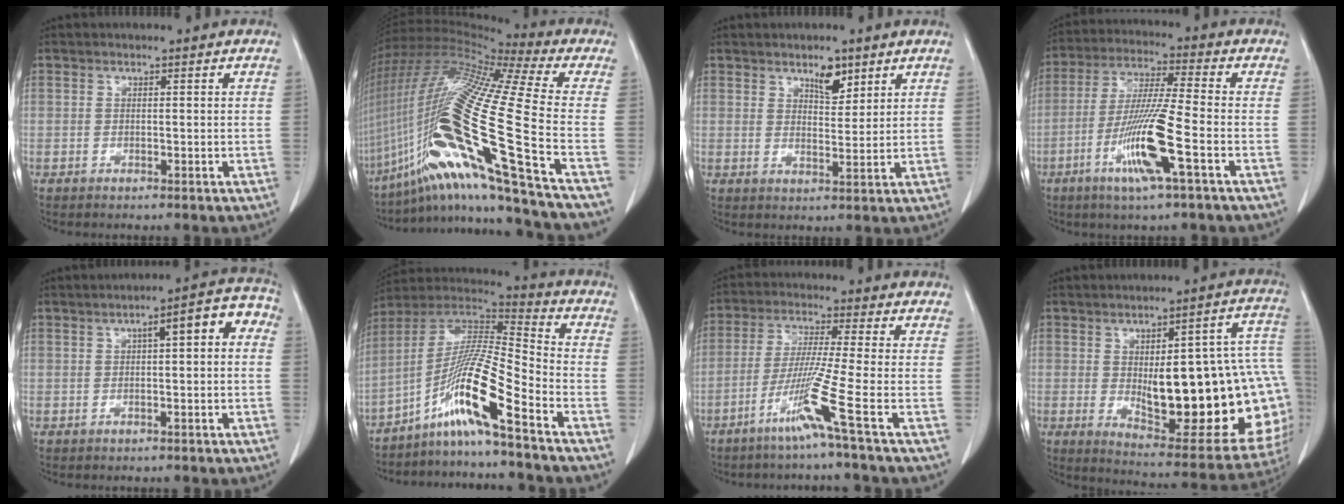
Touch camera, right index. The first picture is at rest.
{"total": 30.2, "force": [-11.1, -0.8, 28.1], "torque": [-0.530, -0.042, -0.209]}
{"total": 4.1, "force": [2.8, 1.4, 2.6], "torque": [-0.038, -0.003, 0.045]}
{"total": 12.2, "force": [-4.6, -0.4, 11.3], "torque": [-0.224, -0.016, -0.092]}
{"total": 6.6, "force": [0.9, 1.5, 6.4], "torque": [-0.079, 0.034, 0.004]}
{"total": 12.7, "force": [-7.8, -1.2, 10.0], "torque": [-0.199, 0.005, -0.149]}
{"total": 8.7, "force": [-4.6, -2.8, 6.8], "torque": [-0.129, -0.023, -0.100]}
{"total": 26.8, "force": [-1.7, 7.8, 25.6], "torque": [-0.258, 0.023, 0.004]}